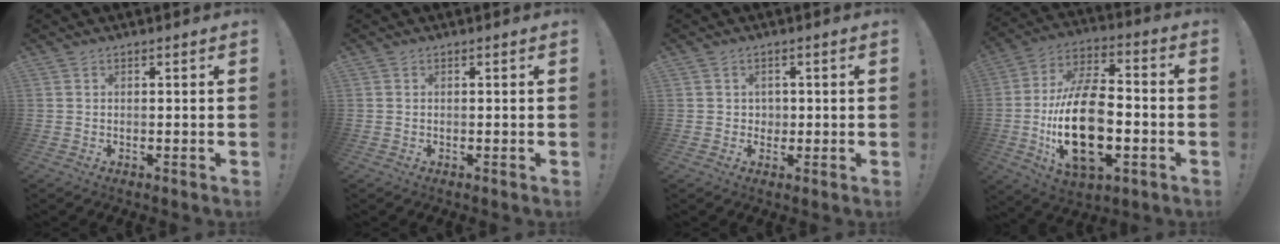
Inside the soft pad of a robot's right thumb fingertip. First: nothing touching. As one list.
[{"total": 0.0}, {"total": 2.8, "force": [0.5, 2.7, 0.4], "torque": [-0.005, -0.002, 0.007]}, {"total": 24.6, "force": [-4.9, 13.5, 20.0], "torque": [-0.382, 0.020, -0.077]}]